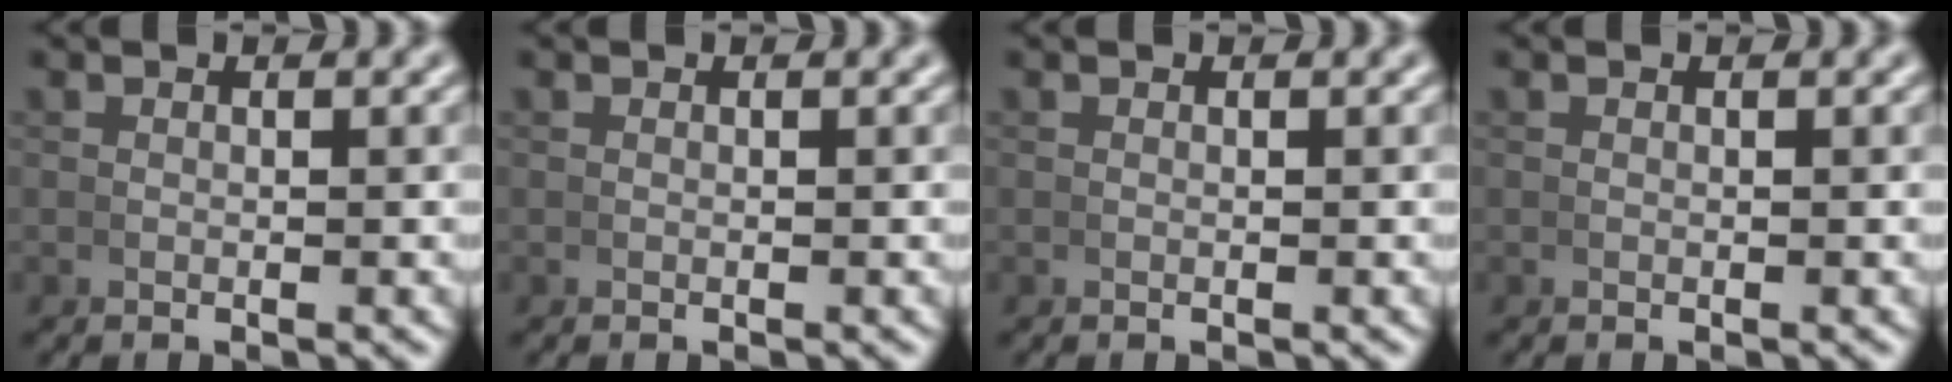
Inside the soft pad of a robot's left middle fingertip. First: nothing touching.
{"total": 0.0}
{"total": 0.0}
{"total": 0.0}